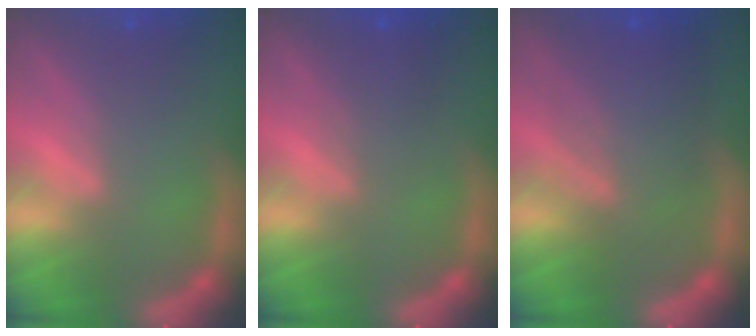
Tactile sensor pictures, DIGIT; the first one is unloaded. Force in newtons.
{"total": 2.5}
{"total": 7.1}